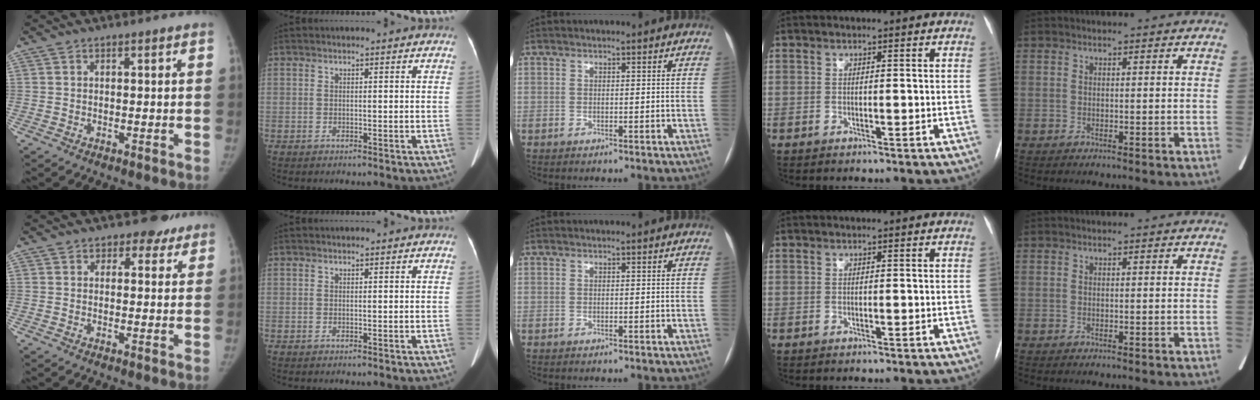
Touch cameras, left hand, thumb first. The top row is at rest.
{"thumb": {"total": 3.7, "force": [2.7, 2.5, 0.4], "torque": [0.024, -0.012, 0.030]}, "index": {"total": 0.7, "force": [0.6, 0.1, 0.2], "torque": [-0.008, 0.002, 0.009]}}